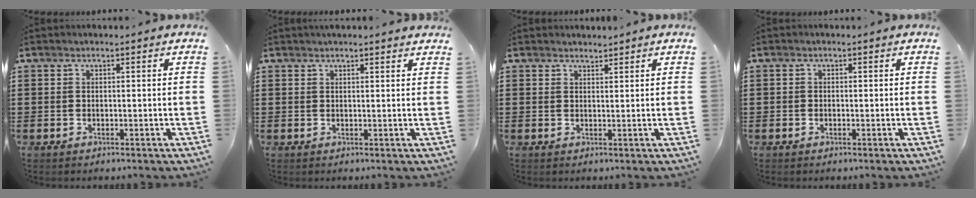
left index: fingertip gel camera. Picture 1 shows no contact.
{"total": 1.4, "force": [1.3, 0.1, 0.5], "torque": [-0.012, 0.000, 0.026]}
{"total": 1.4, "force": [1.3, 0.3, -0.1], "torque": [-0.002, 0.000, 0.027]}
{"total": 0.6, "force": [-0.4, 0.4, 0.1], "torque": [-0.003, 0.001, -0.009]}